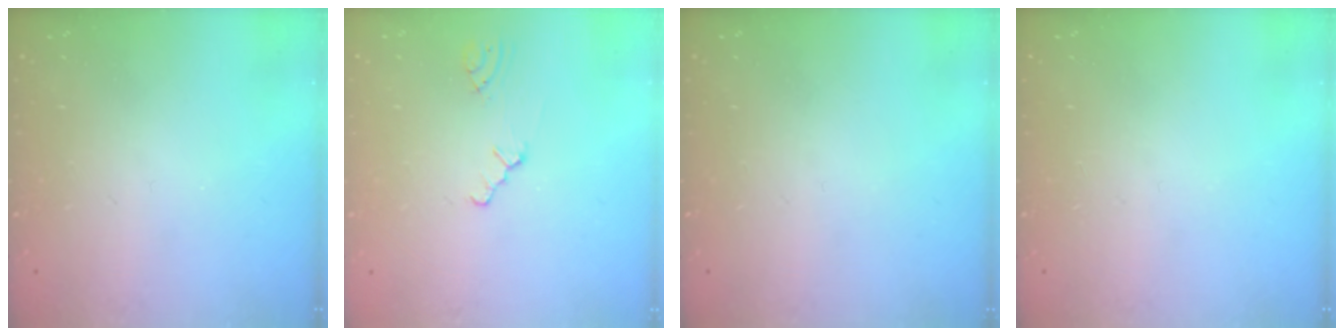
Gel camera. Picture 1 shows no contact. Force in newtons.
{"total": 0.9, "press": 0.8, "slide": 0.2}
{"total": 0.0}
{"total": 0.0}